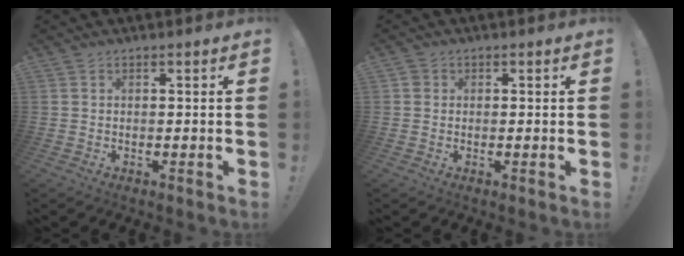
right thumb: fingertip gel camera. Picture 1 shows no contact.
{"total": 1.5, "force": [0.3, 1.4, 0.4], "torque": [-0.013, 0.007, 0.007]}